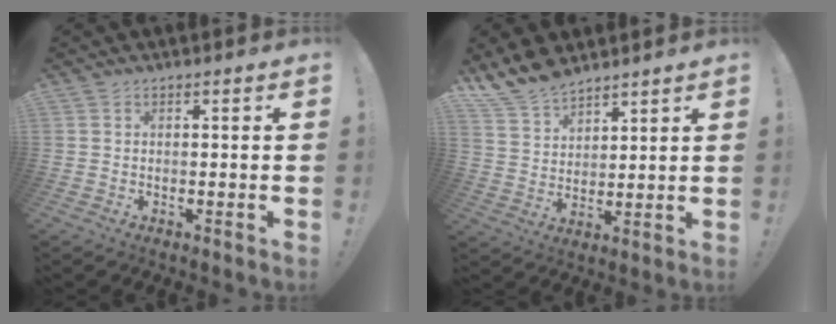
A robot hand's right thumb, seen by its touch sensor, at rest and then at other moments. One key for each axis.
{"total": 10.1, "fx": 8.8, "fy": 4.5, "fz": 2.5, "tx": -0.058, "ty": -0.061, "tz": 0.174}